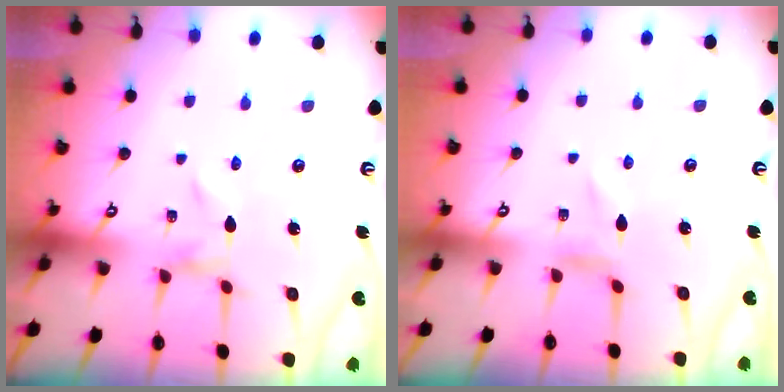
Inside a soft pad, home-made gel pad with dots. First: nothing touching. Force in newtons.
{"total": 0.5, "press": 0.5, "slide": 0.2}